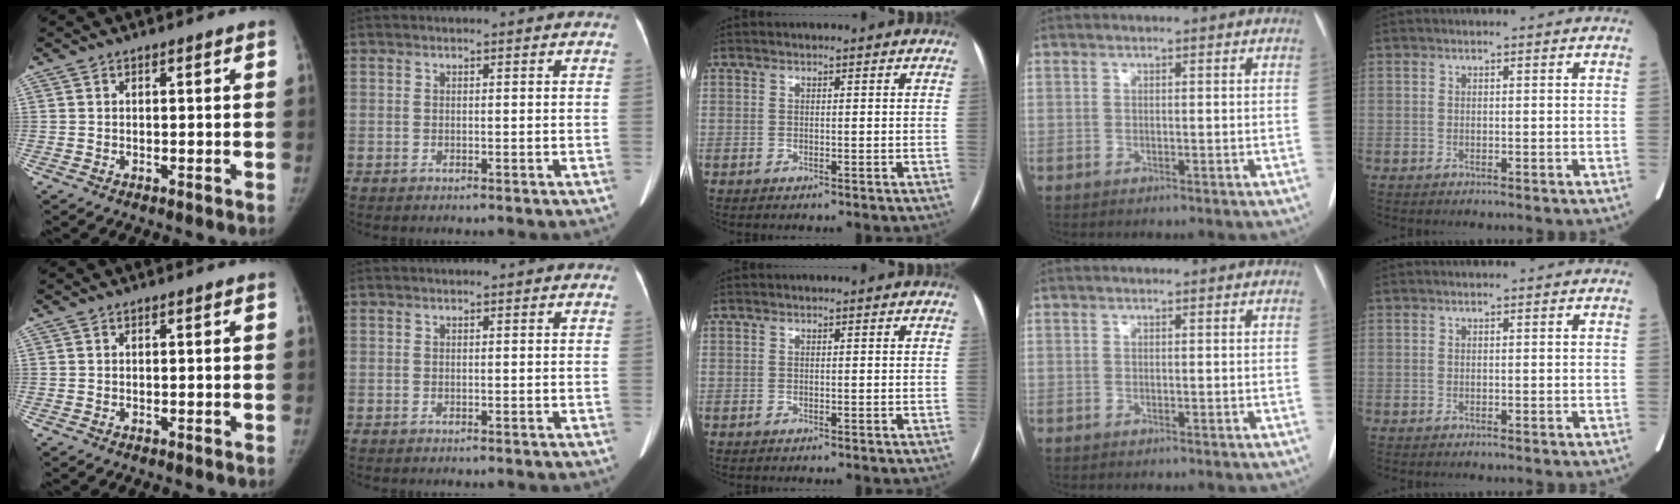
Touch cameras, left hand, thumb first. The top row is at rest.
{}